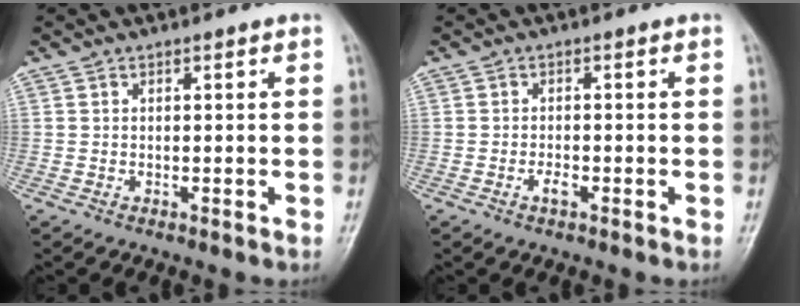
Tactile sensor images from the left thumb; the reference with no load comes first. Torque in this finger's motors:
{"motor_torque": [-0.07, 0.07, 0.06, 0.04, 0.00]}